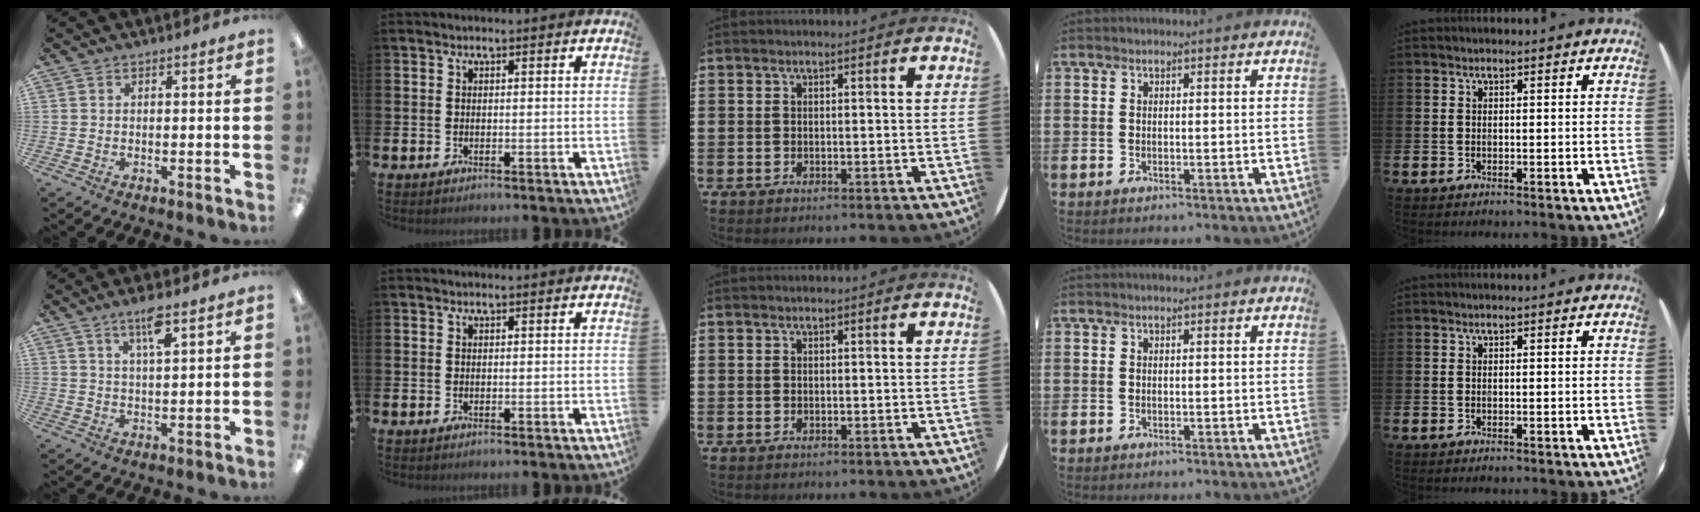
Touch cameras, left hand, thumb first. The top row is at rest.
{"thumb": {"total": 5.7, "force": [3.9, 0.9, 4.1], "torque": [-0.075, -0.011, 0.063]}}